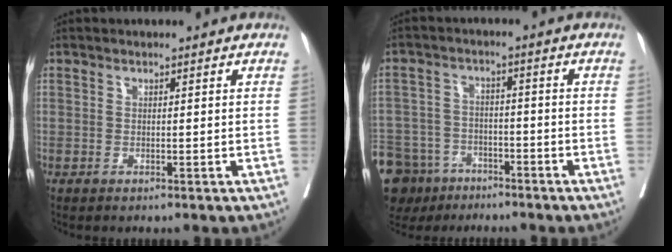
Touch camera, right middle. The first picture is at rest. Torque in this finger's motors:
{"motor_torque": [0.61, -0.33, 1.05, 0.21]}